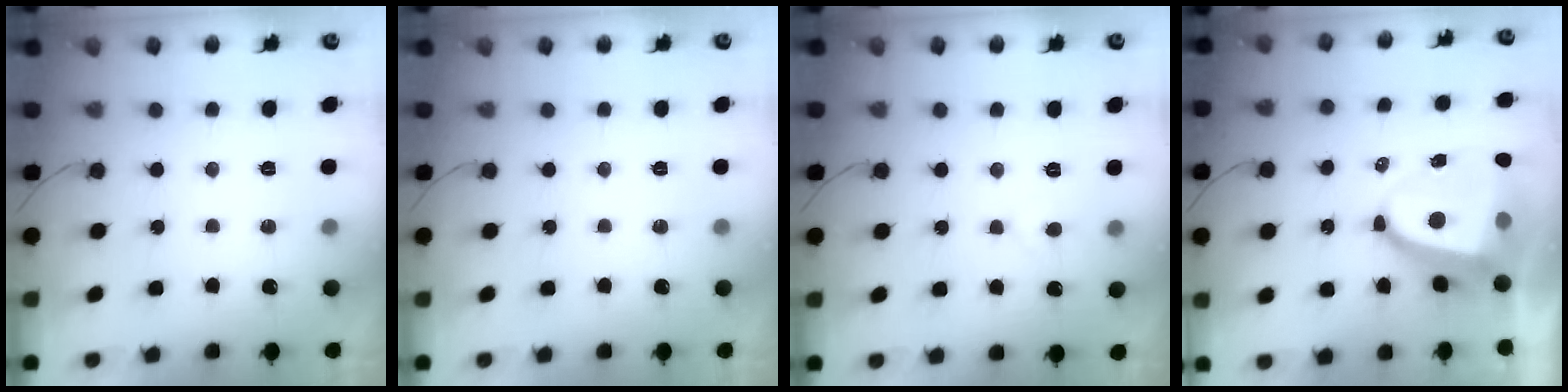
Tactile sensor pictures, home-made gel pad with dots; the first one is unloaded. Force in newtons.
{"total": 0.0}
{"total": 2.9, "press": 2.9, "slide": 0.2}
{"total": 10.2, "press": 10.1, "slide": 1.3}